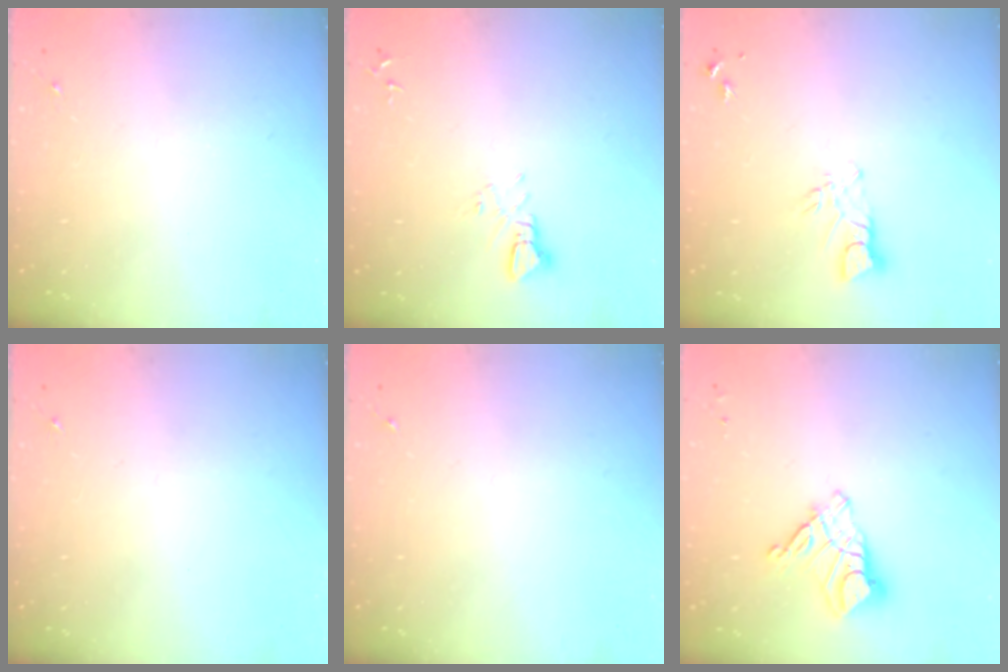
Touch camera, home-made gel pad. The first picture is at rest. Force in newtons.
{"total": 3.3, "press": 3.3, "slide": 0.2}
{"total": 4.8, "press": 4.8, "slide": 0.5}
{"total": 0.0}
{"total": 0.0}
{"total": 9.7, "press": 9.7, "slide": 1.1}